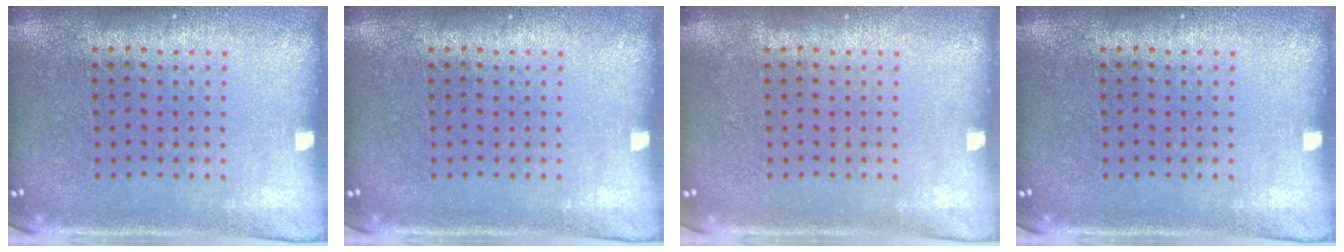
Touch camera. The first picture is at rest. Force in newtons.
{"total": 0.0}
{"total": 0.0}
{"total": 0.0}